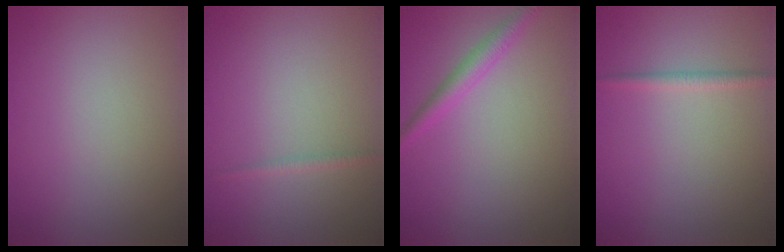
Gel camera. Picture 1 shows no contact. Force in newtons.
{"total": 0.8, "press": 0.8, "slide": 0.0}
{"total": 2.1, "press": 2.1, "slide": 0.1}
{"total": 1.1, "press": 1.1, "slide": 0.1}